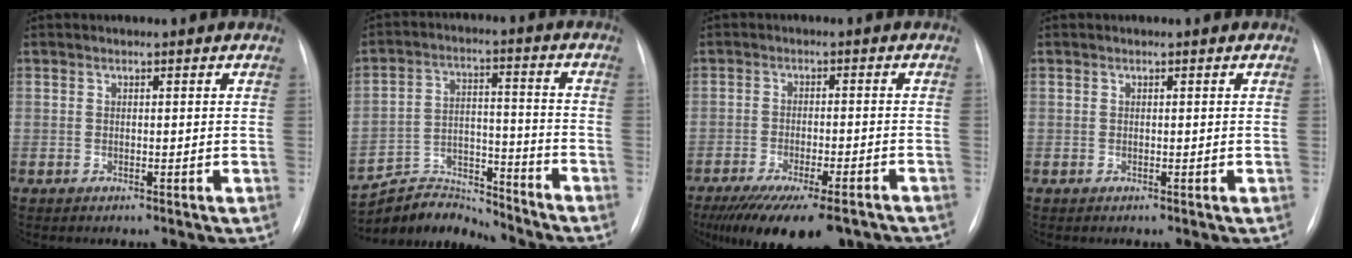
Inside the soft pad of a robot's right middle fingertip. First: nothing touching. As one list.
[{"total": 10.0, "force": [-9.9, 1.1, -1.0], "torque": [0.018, 0.033, -0.180]}, {"total": 16.5, "force": [-12.9, 4.0, 9.5], "torque": [-0.139, -0.022, -0.185]}, {"total": 0.0}]